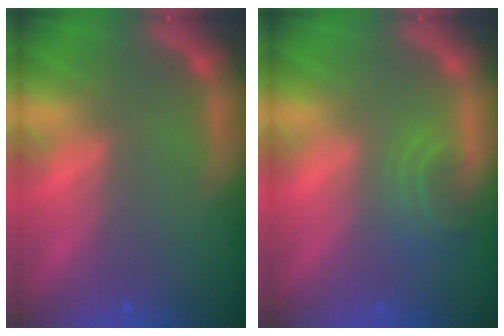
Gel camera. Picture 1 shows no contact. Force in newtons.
{"total": 2.9}